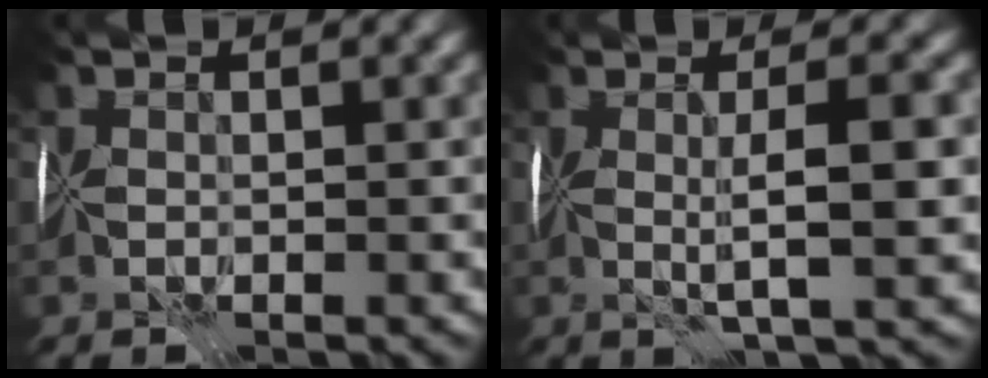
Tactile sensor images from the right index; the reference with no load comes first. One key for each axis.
{"total": 3.9, "fx": 0.1, "fy": -0.7, "fz": 3.8, "tx": -0.055, "ty": 0.000, "tz": 0.006}